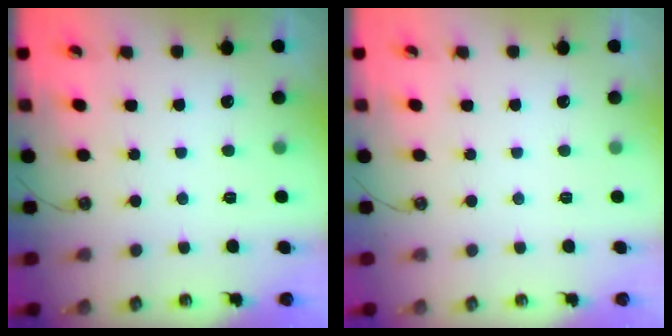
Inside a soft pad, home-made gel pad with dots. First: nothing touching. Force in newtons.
{"total": 0.0}